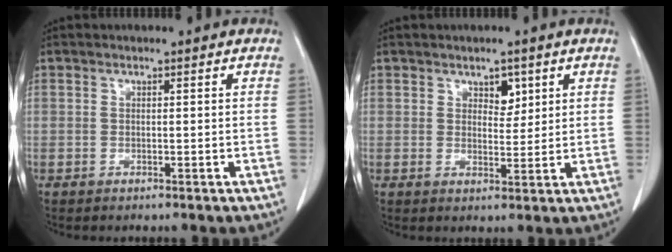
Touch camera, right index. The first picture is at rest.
{"total": 2.9, "force": [1.6, 1.7, 1.7], "torque": [-0.020, -0.001, 0.026]}